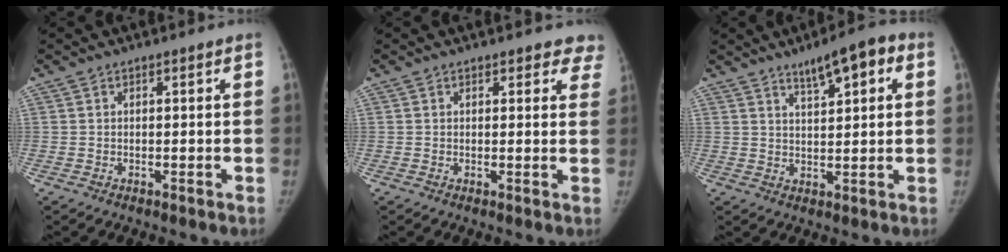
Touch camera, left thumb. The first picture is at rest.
{"total": 5.4, "force": [4.7, 2.5, 1.0], "torque": [0.039, -0.017, 0.033]}
{"total": 7.8, "force": [4.0, 2.3, 6.4], "torque": [-0.084, -0.005, 0.059]}